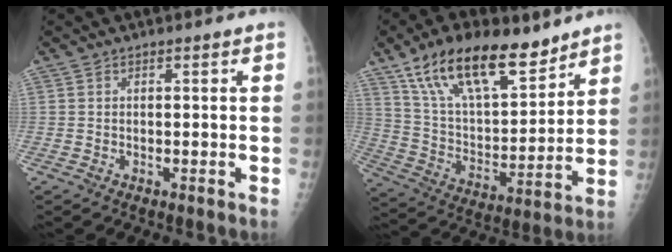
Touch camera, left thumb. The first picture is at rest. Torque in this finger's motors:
{"motor_torque": [1.02, 1.04, 1.44, -1.33, 0.37]}